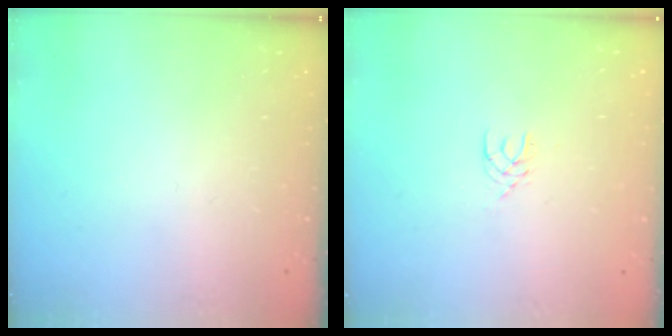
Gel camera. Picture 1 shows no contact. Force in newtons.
{"total": 2.9, "press": 2.9, "slide": 0.4}